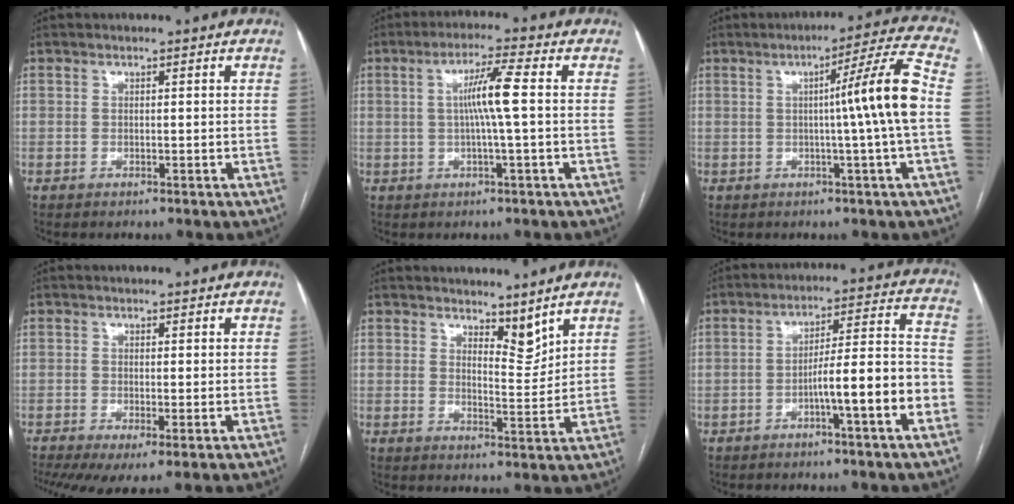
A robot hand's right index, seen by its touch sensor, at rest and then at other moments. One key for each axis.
{"total": 6.2, "fx": 0.4, "fy": -0.6, "fz": 6.2, "tx": -0.113, "ty": 0.007, "tz": 0.008}
{"total": 10.2, "fx": -0.1, "fy": -2.4, "fz": 9.9, "tx": -0.139, "ty": 0.006, "tz": 0.001}
{"total": 6.3, "fx": -2.5, "fy": 2.2, "fz": 5.3, "tx": -0.093, "ty": -0.015, "tz": -0.043}
{"total": 4.3, "fx": 3.7, "fy": 1.4, "fz": 1.7, "tx": -0.023, "ty": -0.011, "tz": 0.065}
{"total": 10.9, "fx": -4.2, "fy": 0.3, "fz": 10.0, "tx": -0.149, "ty": 0.022, "tz": -0.061}